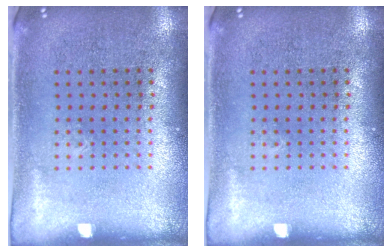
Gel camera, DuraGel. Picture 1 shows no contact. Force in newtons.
{"total": 0.0}